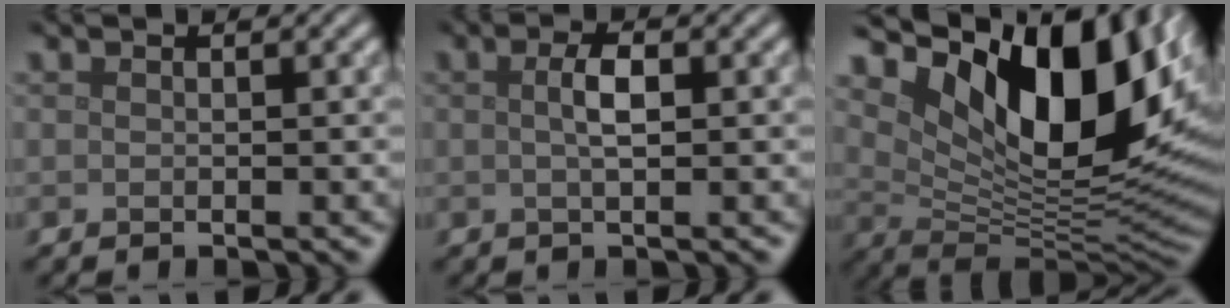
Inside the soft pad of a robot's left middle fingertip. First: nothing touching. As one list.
[{"total": 2.0, "force": [0.3, 0.6, 1.9], "torque": [-0.035, 0.005, 0.002]}, {"total": 14.6, "force": [6.1, 6.8, 11.4], "torque": [-0.184, -0.003, 0.112]}]